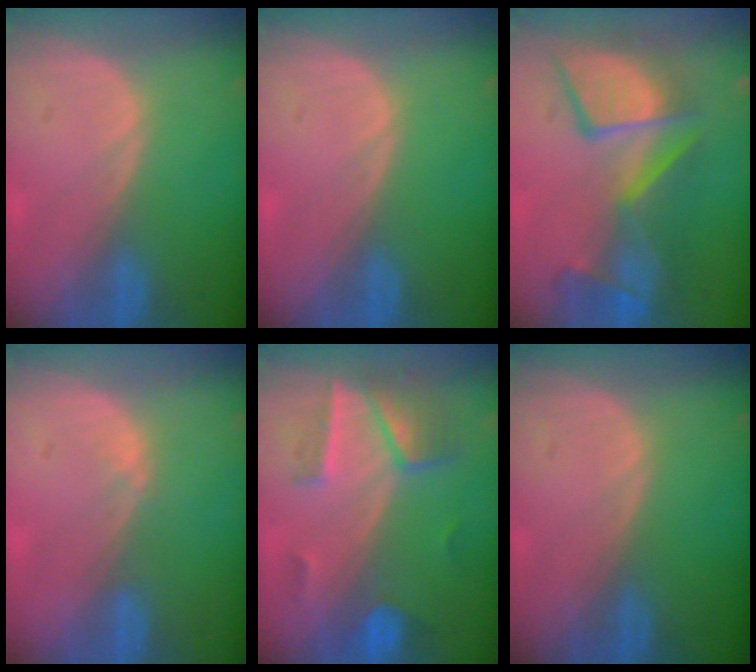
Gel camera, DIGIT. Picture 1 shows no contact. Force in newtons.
{"total": 0.0}
{"total": 11.0, "press": 10.3, "slide": 3.8}
{"total": 1.0, "press": 0.8, "slide": 0.6}
{"total": 7.2, "press": 6.4, "slide": 3.4}
{"total": 0.0}